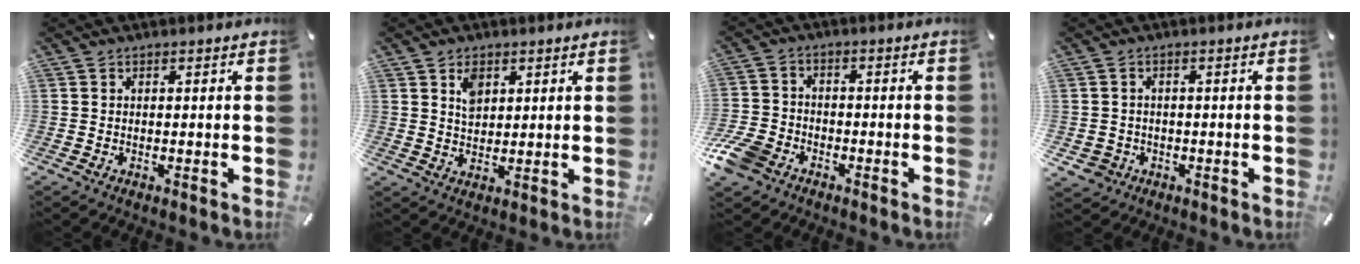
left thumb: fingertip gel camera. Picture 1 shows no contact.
{"total": 4.1, "force": [2.1, 2.9, 1.8], "torque": [-0.025, -0.003, 0.037]}
{"total": 7.8, "force": [-4.7, 5.3, 3.4], "torque": [-0.081, 0.023, -0.089]}
{"total": 3.2, "force": [-1.3, 2.8, 0.7], "torque": [-0.017, 0.004, -0.026]}